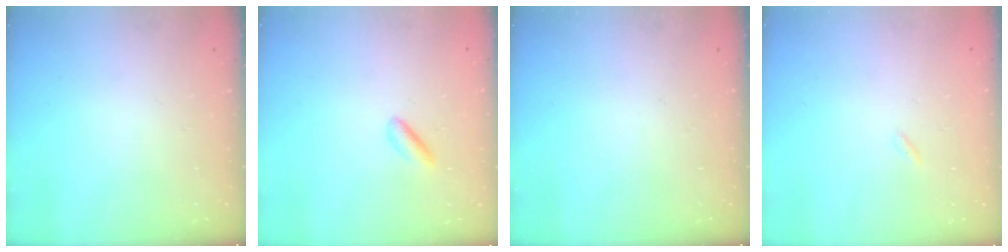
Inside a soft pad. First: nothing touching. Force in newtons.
{"total": 1.9, "press": 1.8, "slide": 0.7}
{"total": 0.0}
{"total": 0.0}